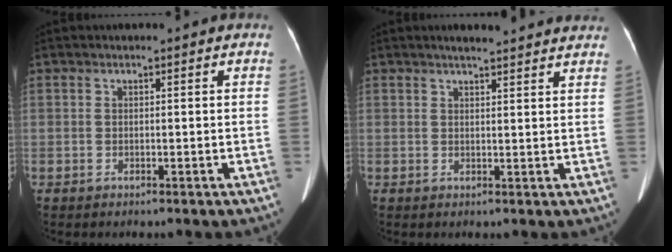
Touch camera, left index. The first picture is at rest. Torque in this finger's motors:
{"motor_torque": [0.07, -0.08, -0.01, 0.01]}